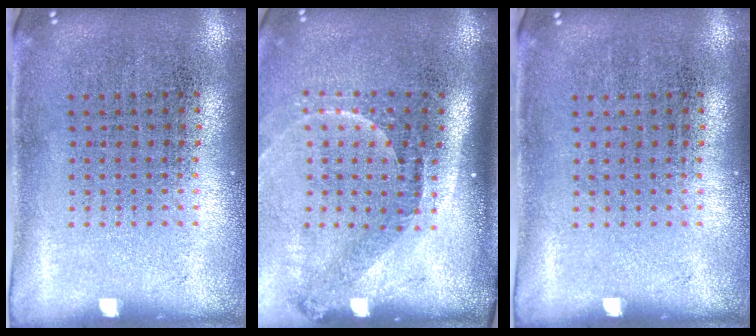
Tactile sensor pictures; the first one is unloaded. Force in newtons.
{"total": 2.2, "press": 1.5, "slide": 1.6}
{"total": 0.0}